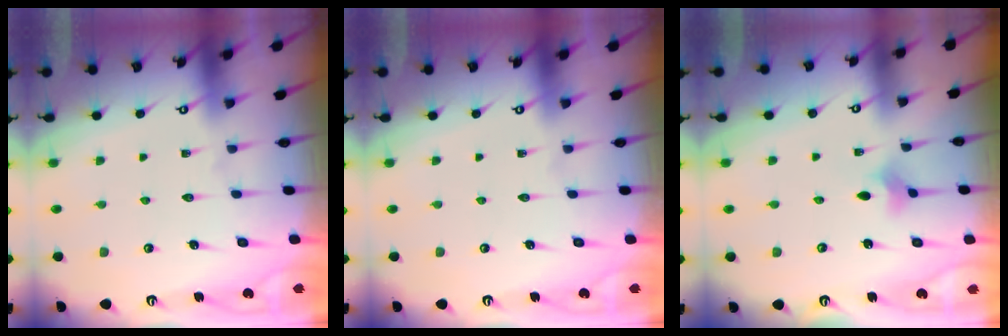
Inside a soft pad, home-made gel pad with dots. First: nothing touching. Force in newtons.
{"total": 0.0}
{"total": 3.0, "press": 2.9, "slide": 0.5}